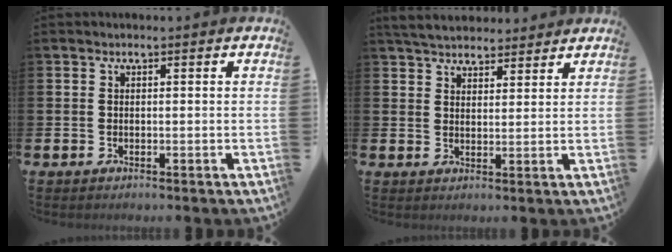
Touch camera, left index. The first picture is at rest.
{"total": 4.9, "force": [4.7, 1.2, 0.7], "torque": [-0.026, -0.018, 0.085]}